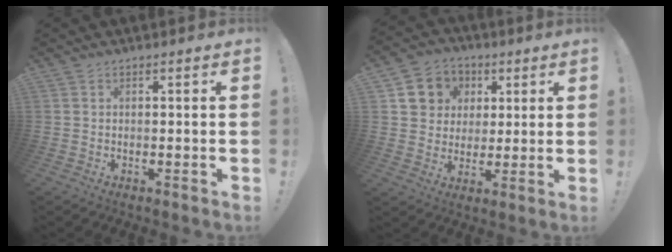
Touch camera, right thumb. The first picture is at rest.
{"total": 9.9, "force": [2.8, 9.2, 2.4], "torque": [-0.025, -0.014, 0.060]}